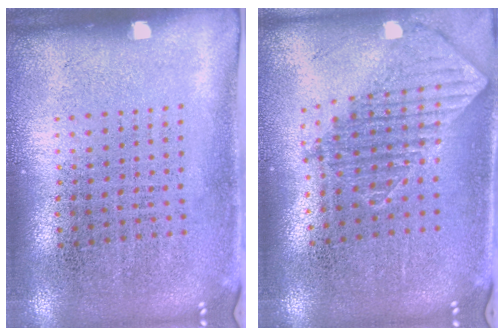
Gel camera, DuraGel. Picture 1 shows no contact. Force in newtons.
{"total": 1.2, "press": 1.1, "slide": 0.6}